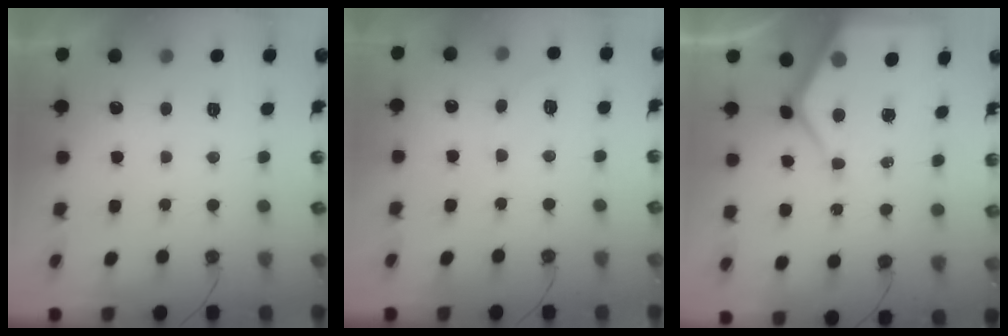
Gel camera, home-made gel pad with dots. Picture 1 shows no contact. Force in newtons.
{"total": 3.8, "press": 3.8, "slide": 0.6}
{"total": 12.6, "press": 12.5, "slide": 0.9}